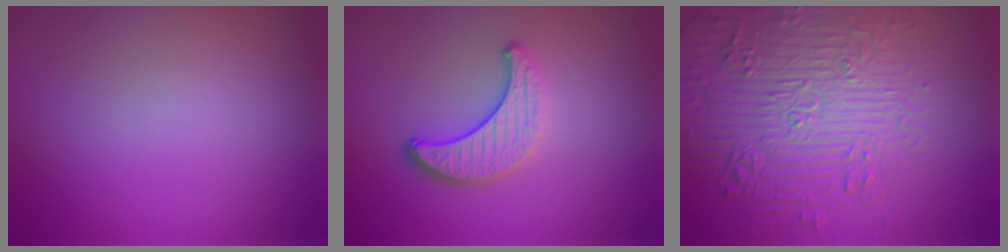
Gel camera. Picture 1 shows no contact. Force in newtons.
{"total": 3.8, "press": 2.9, "slide": 2.4}
{"total": 7.9, "press": 7.7, "slide": 1.9}